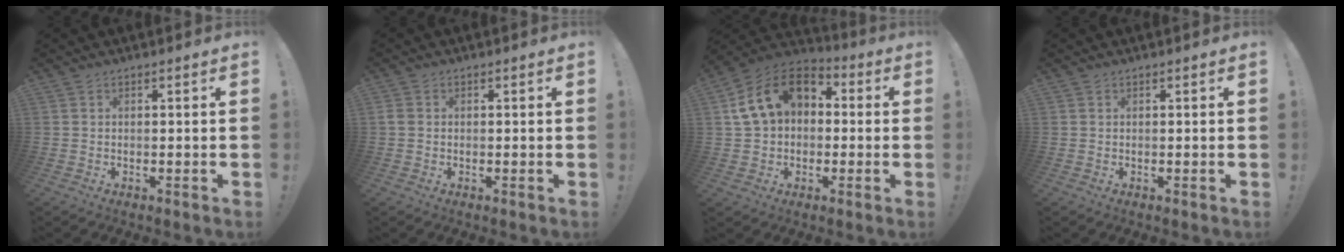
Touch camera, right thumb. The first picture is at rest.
{"total": 1.6, "force": [0.0, 1.4, 0.8], "torque": [-0.018, 0.006, 0.003]}
{"total": 16.1, "force": [4.0, 11.6, 10.4], "torque": [-0.179, 0.009, 0.076]}
{"total": 0.0}